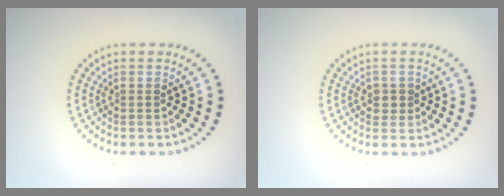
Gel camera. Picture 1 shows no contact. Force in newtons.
{"total": 1.3, "press": 1.2, "slide": 0.6}